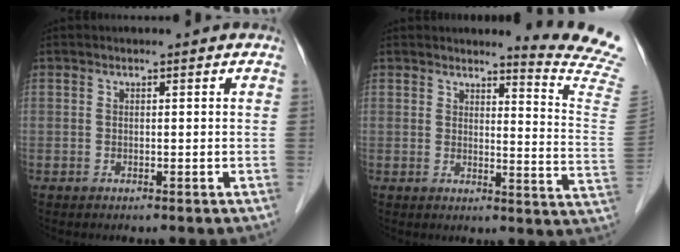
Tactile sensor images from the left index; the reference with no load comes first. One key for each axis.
{"total": 11.2, "fx": 10.8, "fy": -2.4, "fz": 1.5, "tx": -0.024, "ty": -0.129, "tz": 0.104}